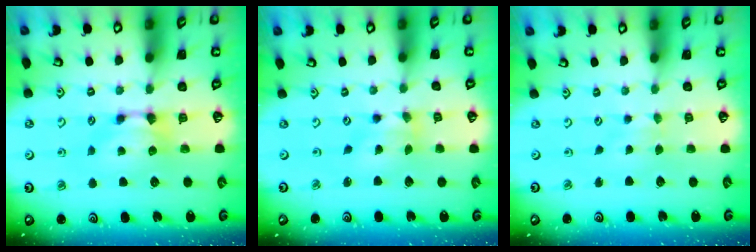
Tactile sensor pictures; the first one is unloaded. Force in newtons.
{"total": 1.5, "press": 0.6, "slide": 1.4}
{"total": 2.5, "press": 2.5, "slide": 0.3}